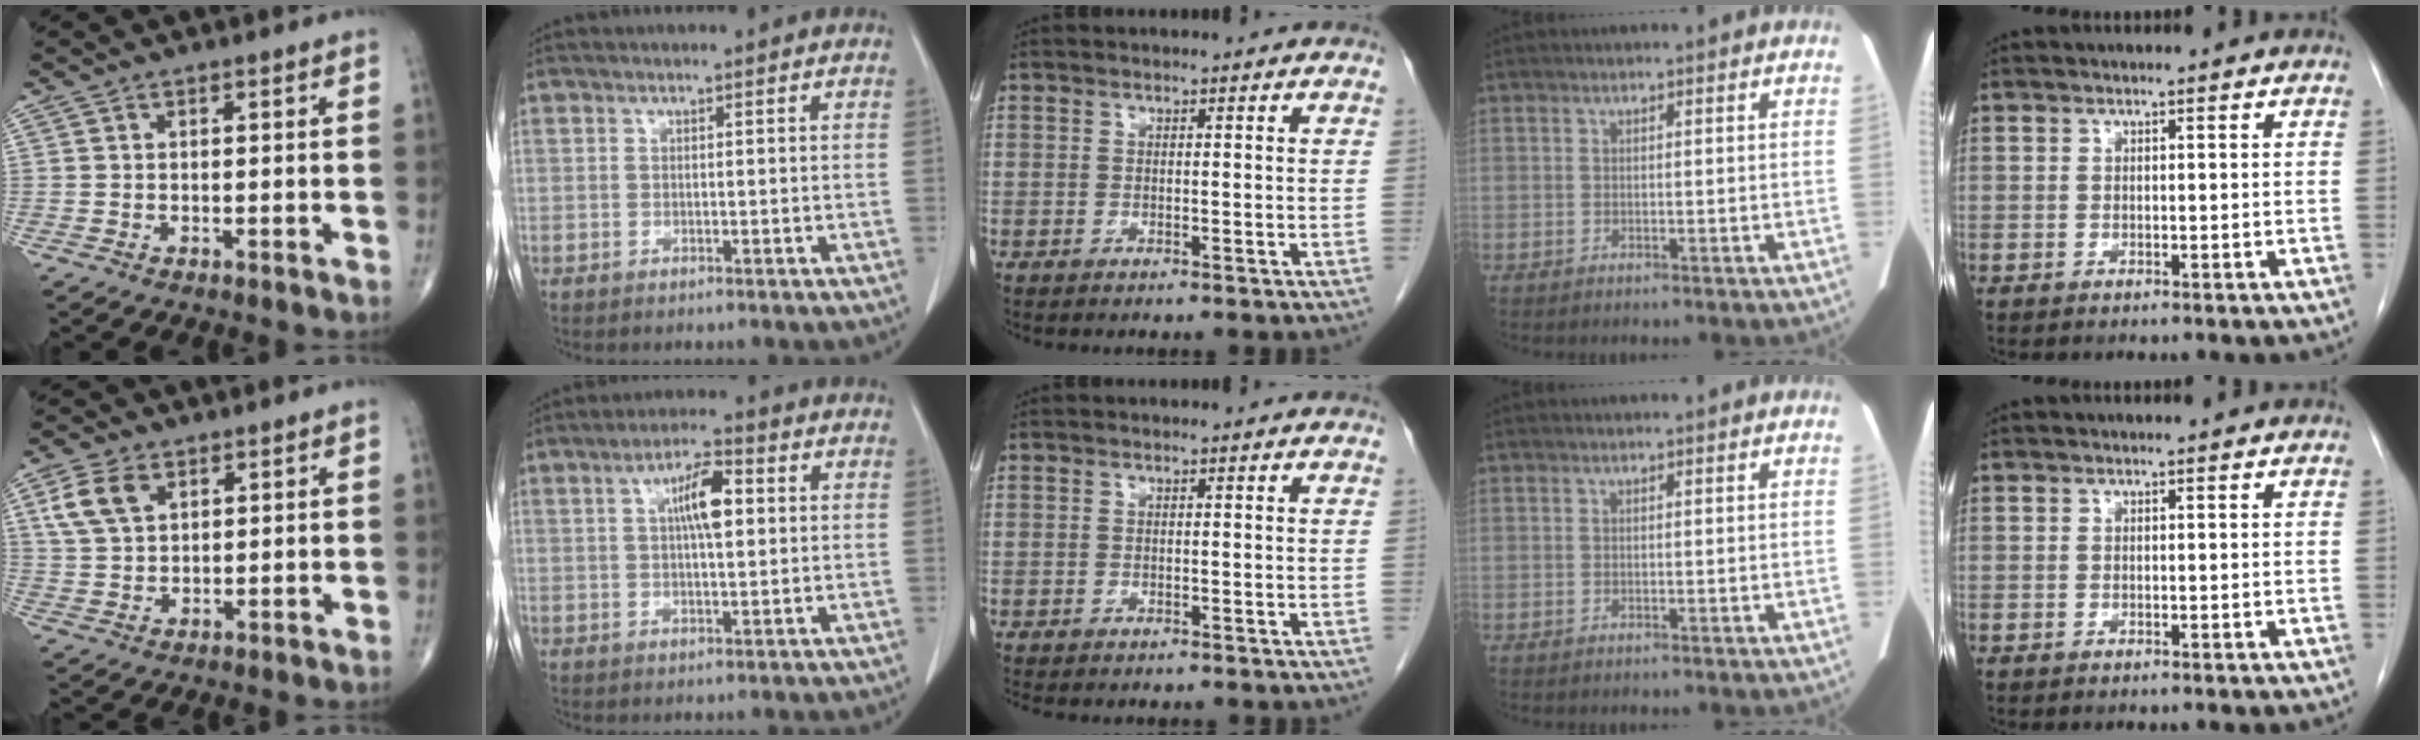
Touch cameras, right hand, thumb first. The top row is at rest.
{"thumb": {"total": 7.3, "force": [3.1, 4.6, 4.8], "torque": [-0.092, -0.001, 0.063]}, "index": {"total": 6.6, "force": [1.5, 1.6, 6.2], "torque": [-0.109, 0.011, 0.025]}, "middle": {"total": 3.3, "force": [-2.8, 1.1, 1.3], "torque": [-0.017, -0.006, -0.036]}}